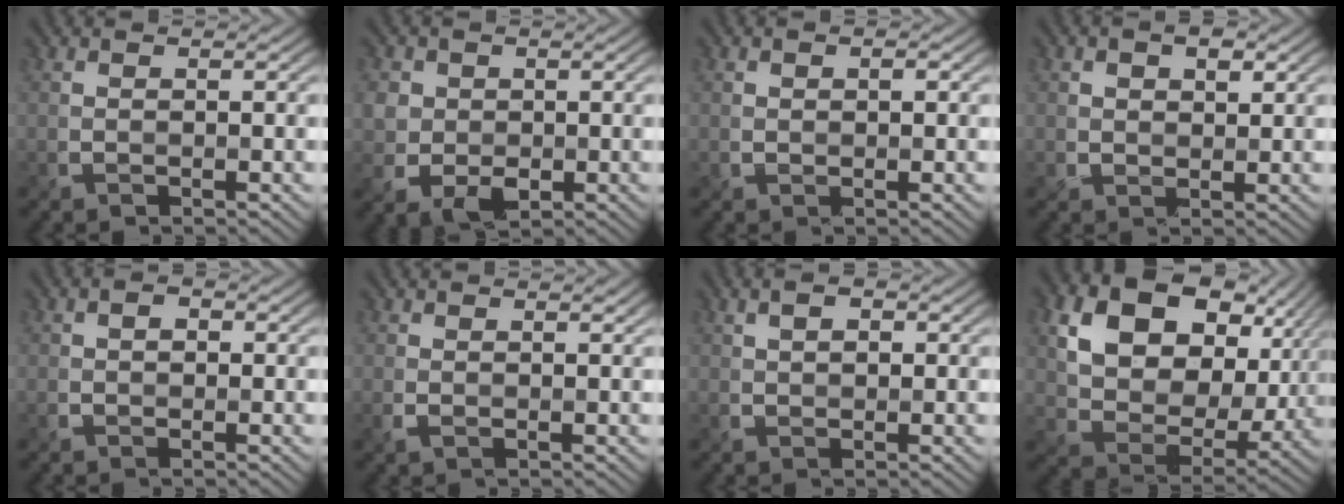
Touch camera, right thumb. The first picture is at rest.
{"total": 4.6, "force": [0.0, 4.1, 2.1], "torque": [-0.056, -0.009, -0.008]}
{"total": 1.1, "force": [0.4, 0.8, 0.7], "torque": [-0.014, 0.000, 0.006]}
{"total": 3.4, "force": [1.6, 2.1, 2.2], "torque": [-0.033, -0.003, 0.026]}
{"total": 1.8, "force": [0.2, 1.4, 1.1], "torque": [-0.019, 0.001, -0.002]}
{"total": 0.6, "force": [0.4, 0.3, 0.3], "torque": [-0.005, -0.003, 0.008]}
{"total": 2.5, "force": [1.0, 1.5, 1.8], "torque": [-0.032, 0.004, 0.011]}
{"total": 14.5, "force": [5.5, 10.1, 8.9], "torque": [-0.168, -0.001, 0.103]}